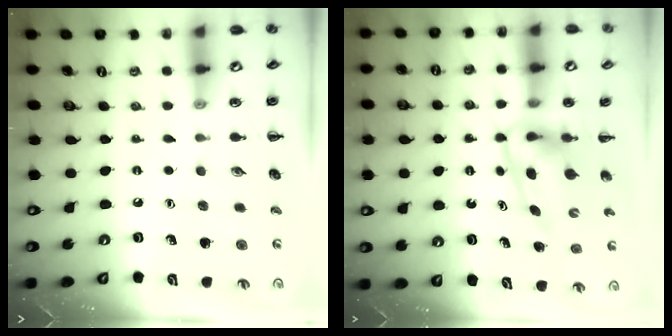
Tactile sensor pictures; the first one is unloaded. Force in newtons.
{"total": 7.3, "press": 7.1, "slide": 1.4}